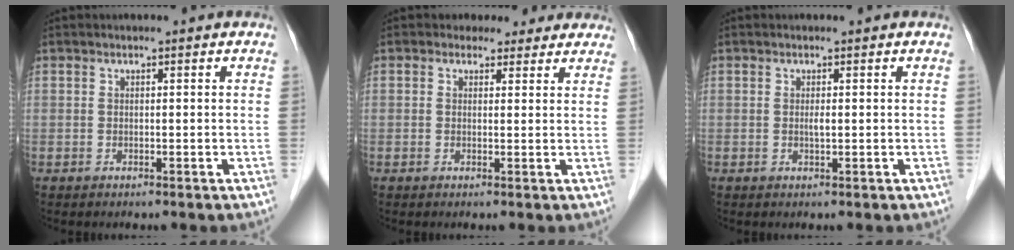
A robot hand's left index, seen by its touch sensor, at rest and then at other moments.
{"total": 4.3, "force": [3.5, 2.6, 0.1], "torque": [0.010, 0.008, 0.031]}
{"total": 0.8, "force": [0.1, 0.1, 0.8], "torque": [-0.018, -0.002, 0.001]}